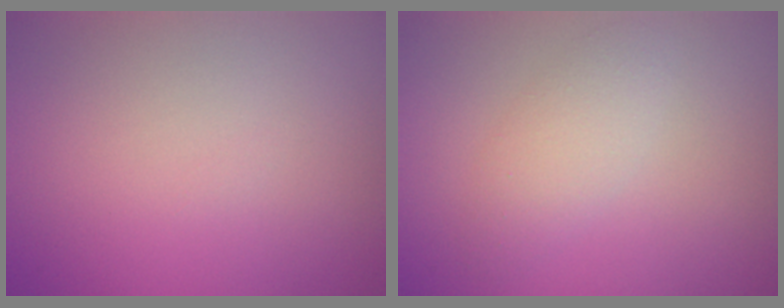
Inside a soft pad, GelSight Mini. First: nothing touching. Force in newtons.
{"total": 2.3, "press": 2.3, "slide": 0.2}